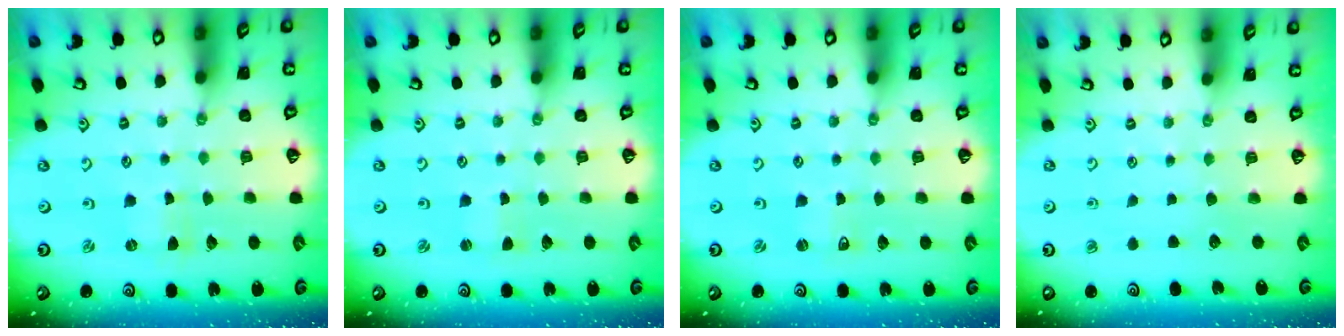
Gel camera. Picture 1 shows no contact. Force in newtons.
{"total": 1.0, "press": 1.0, "slide": 0.2}
{"total": 2.0, "press": 2.0, "slide": 0.4}
{"total": 0.0}